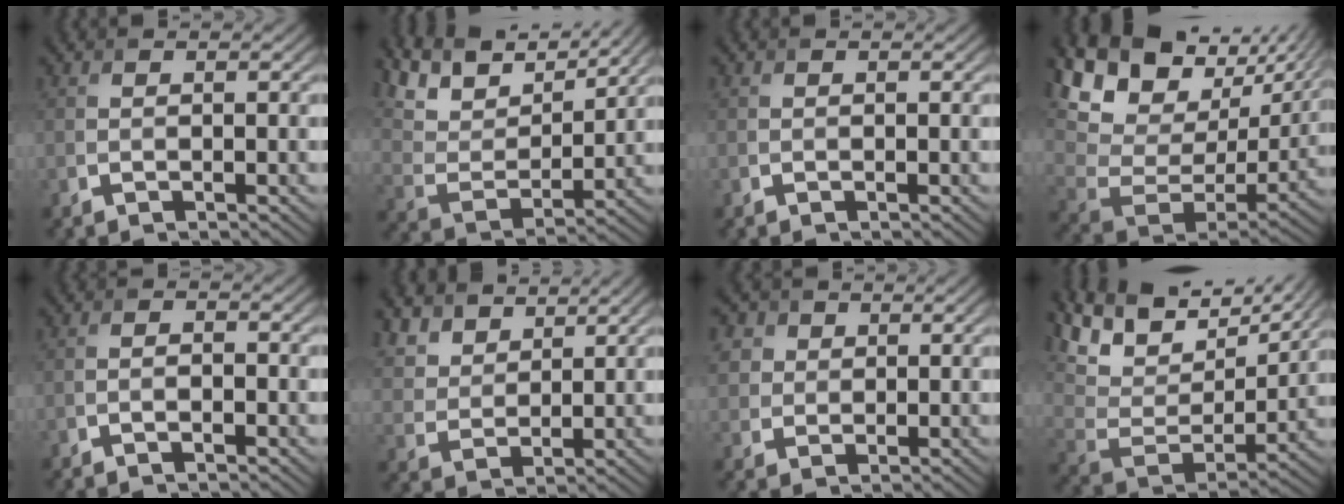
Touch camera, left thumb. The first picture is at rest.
{"total": 13.5, "force": [10.6, 4.9, 6.7], "torque": [-0.204, 0.007, 0.165]}
{"total": 0.5, "force": [0.1, 0.5, -0.1], "torque": [0.002, -0.003, 0.001]}
{"total": 17.0, "force": [8.7, 9.6, 11.1], "torque": [-0.236, 0.002, 0.172]}
{"total": 1.5, "force": [-1.0, 0.2, 1.0], "torque": [-0.016, 0.004, -0.024]}
{"total": 7.0, "force": [5.2, 3.7, 2.8], "torque": [-0.091, -0.004, 0.116]}
{"total": 4.3, "force": [1.9, 3.6, 1.5], "torque": [-0.063, 0.004, 0.043]}
{"total": 14.7, "force": [9.9, 7.0, 8.4], "torque": [-0.224, 0.030, 0.163]}